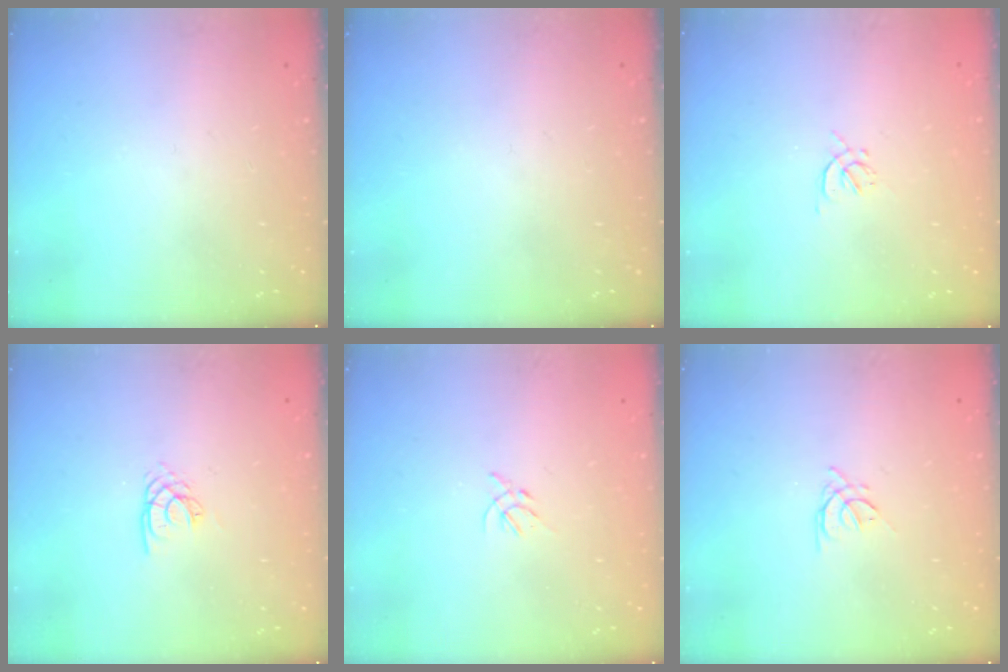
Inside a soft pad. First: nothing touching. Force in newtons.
{"total": 0.0}
{"total": 1.2, "press": 1.2, "slide": 0.4}
{"total": 2.2, "press": 2.2, "slide": 0.2}
{"total": 2.3, "press": 2.2, "slide": 0.6}
{"total": 2.5, "press": 2.4, "slide": 0.5}